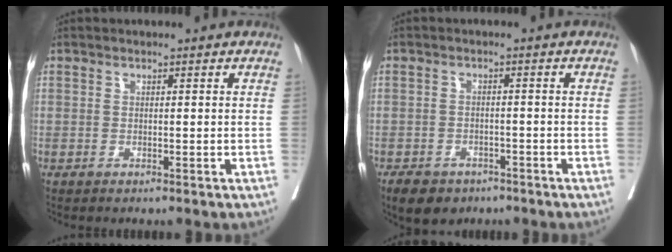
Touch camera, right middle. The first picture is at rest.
{"total": 5.8, "force": [-4.2, 3.4, 2.0], "torque": [-0.029, 0.000, -0.061]}